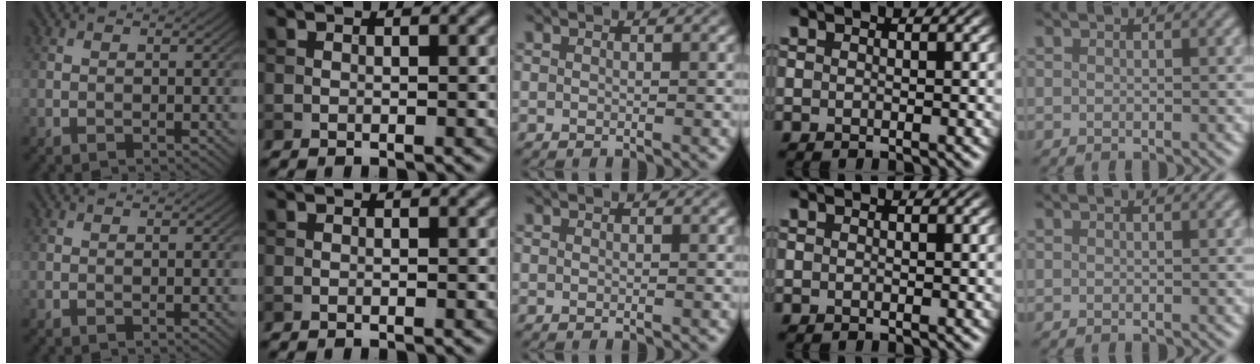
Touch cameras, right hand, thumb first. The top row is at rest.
{}